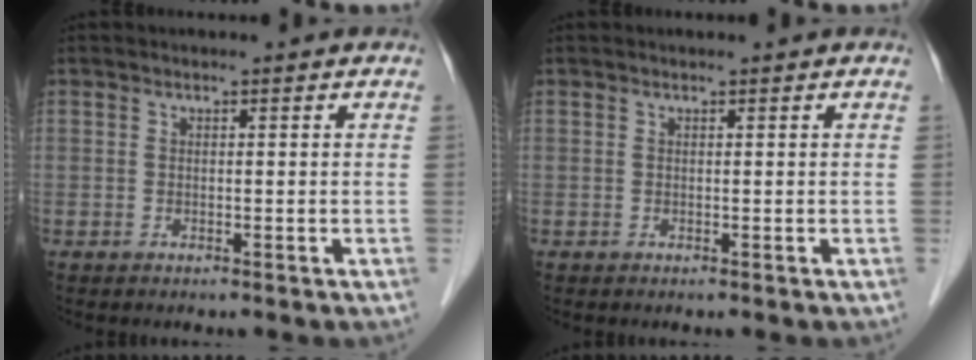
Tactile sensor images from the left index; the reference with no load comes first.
{"total": 0.0}